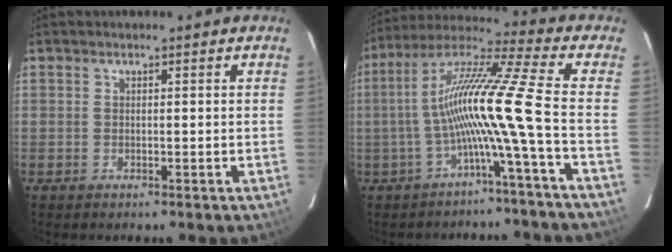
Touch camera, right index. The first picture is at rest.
{"total": 13.8, "force": [-3.6, -2.8, 13.0], "torque": [-0.221, 0.004, -0.070]}